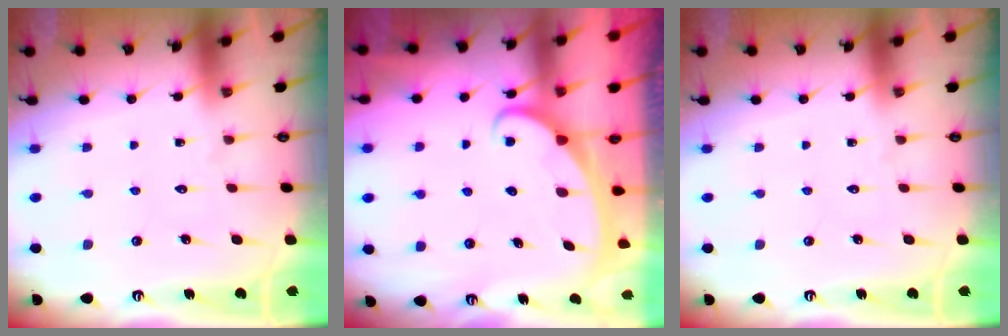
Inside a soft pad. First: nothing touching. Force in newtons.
{"total": 2.5, "press": 2.5, "slide": 0.3}
{"total": 0.0}